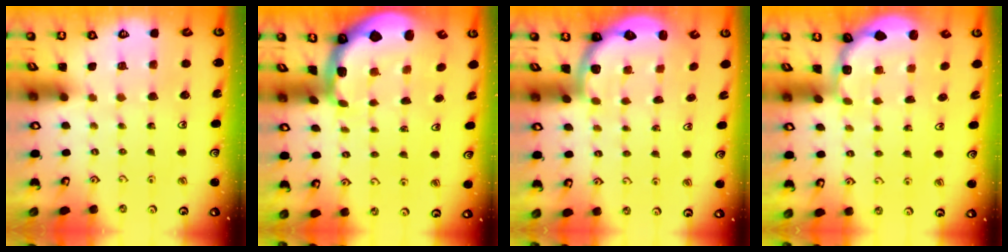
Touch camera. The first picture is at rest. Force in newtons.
{"total": 1.9, "press": 1.8, "slide": 0.5}
{"total": 2.7, "press": 2.0, "slide": 1.7}
{"total": 1.9, "press": 1.8, "slide": 0.7}